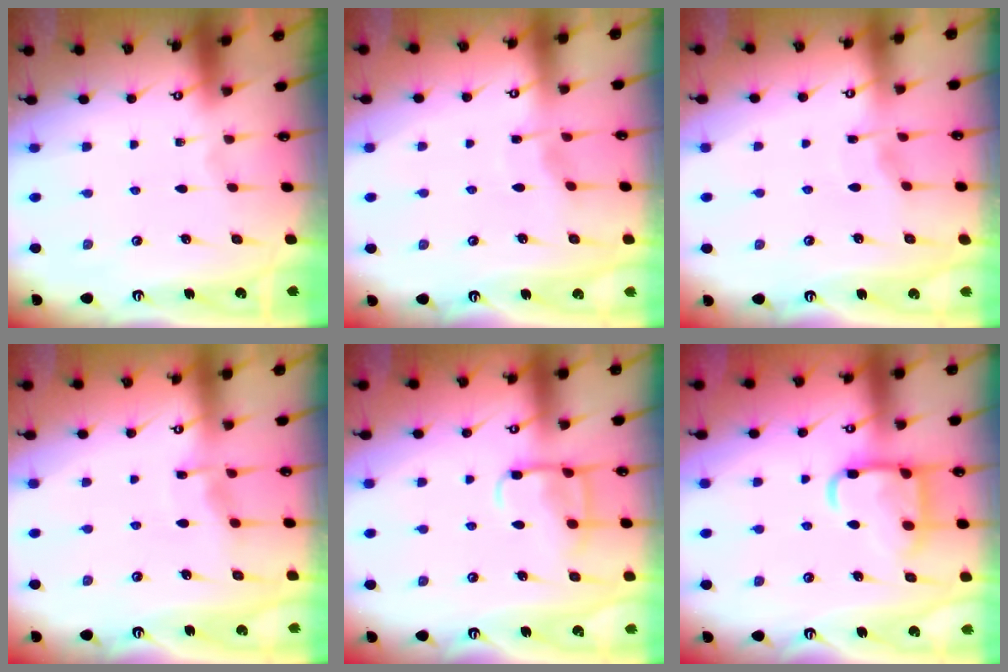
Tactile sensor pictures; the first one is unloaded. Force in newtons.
{"total": 3.6, "press": 3.5, "slide": 0.5}
{"total": 3.2, "press": 3.2, "slide": 0.5}
{"total": 6.0, "press": 6.0, "slide": 0.6}
{"total": 10.6, "press": 10.5, "slide": 1.1}
{"total": 15.1, "press": 15.0, "slide": 1.5}